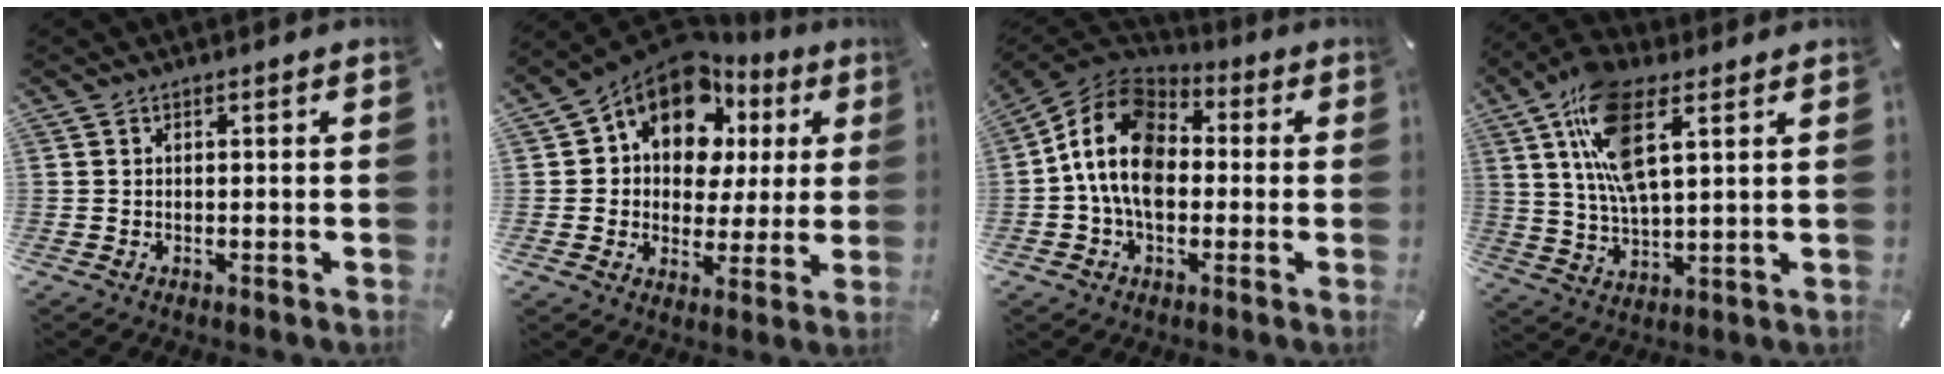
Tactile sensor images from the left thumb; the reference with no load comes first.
{"total": 14.0, "force": [8.0, 9.4, 6.7], "torque": [-0.134, -0.046, 0.148]}
{"total": 13.8, "force": [-1.7, 10.3, 9.0], "torque": [-0.192, 0.023, -0.037]}
{"total": 14.8, "force": [6.7, 6.1, 11.7], "torque": [-0.253, -0.012, 0.117]}